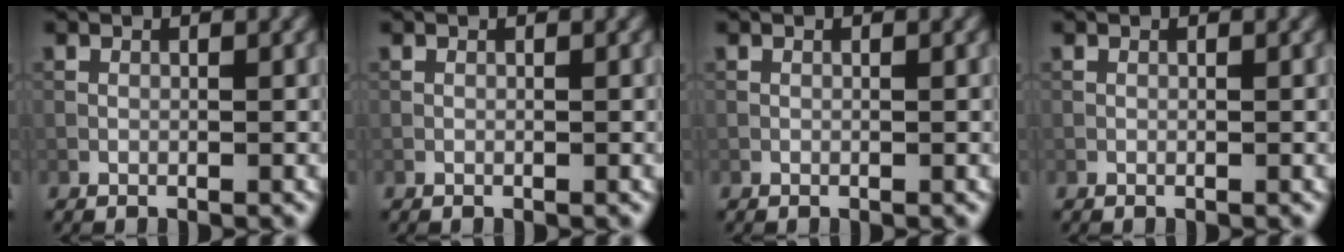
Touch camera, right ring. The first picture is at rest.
{"total": 0.0}
{"total": 0.0}
{"total": 0.0}